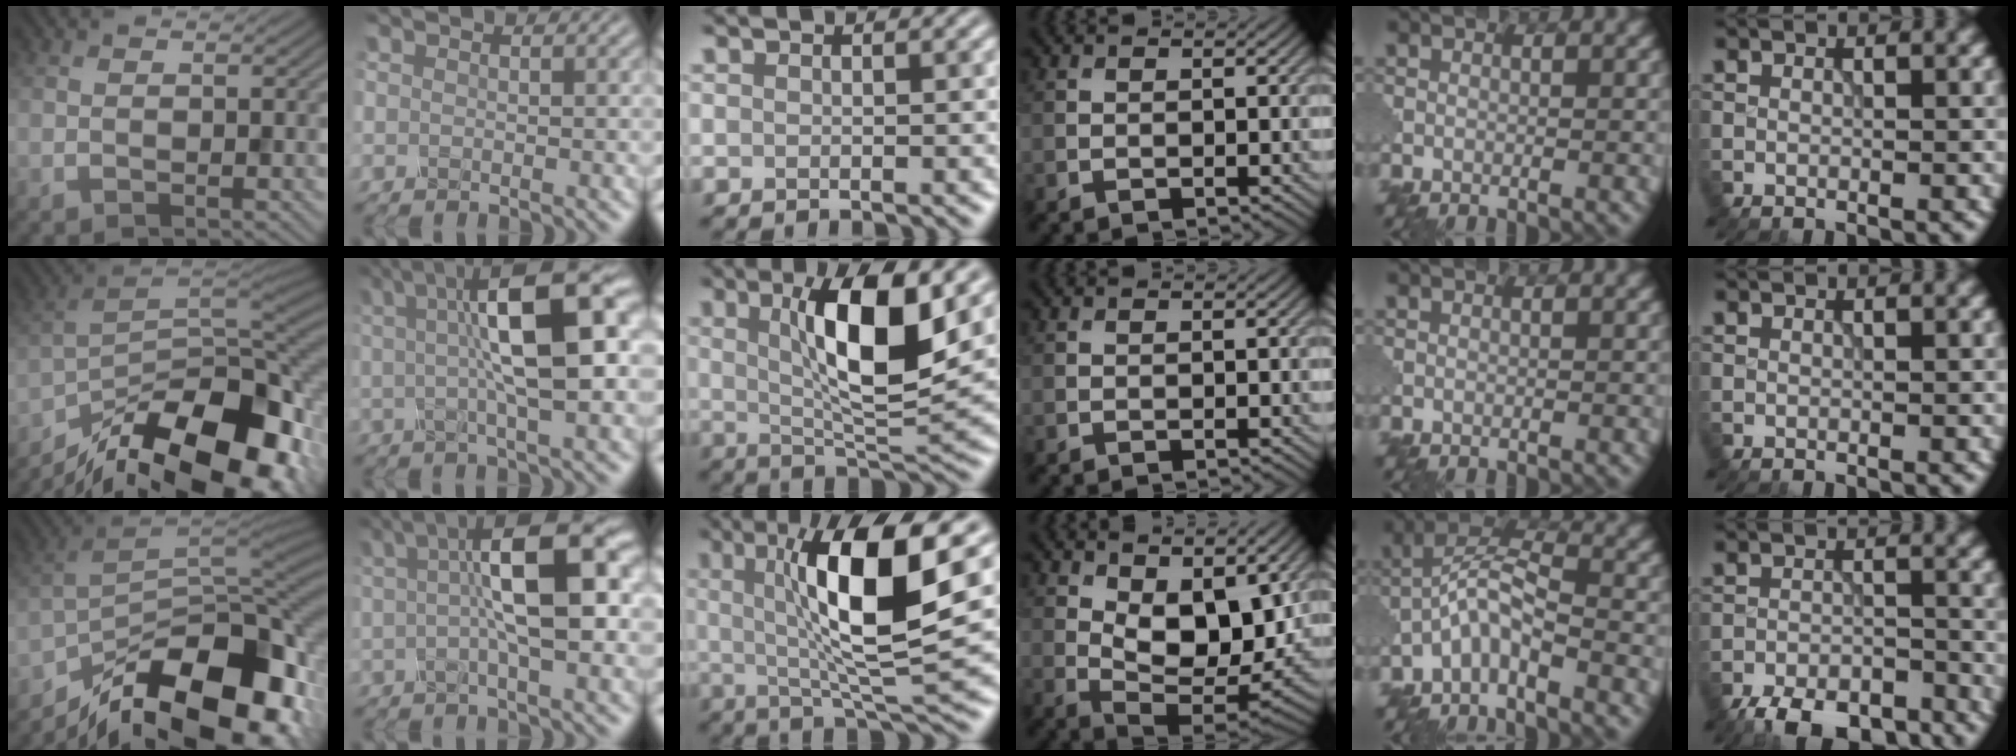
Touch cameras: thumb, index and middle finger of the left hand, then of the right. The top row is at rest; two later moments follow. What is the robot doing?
{"motion": "disassemble", "object": "glue stick"}